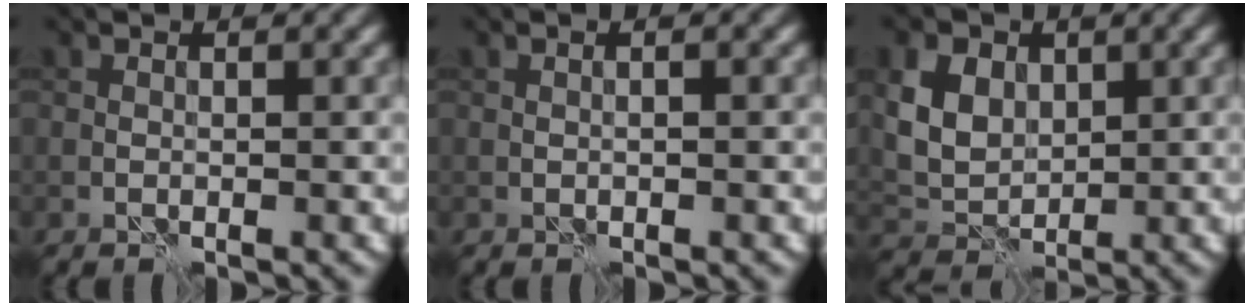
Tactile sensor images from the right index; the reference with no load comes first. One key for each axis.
{"total": 0.7, "fx": 0.0, "fy": 0.1, "fz": 0.7, "tx": -0.012, "ty": -0.001, "tz": 0.000}
{"total": 5.6, "fx": 1.7, "fy": 4.2, "fz": 3.3, "tx": -0.088, "ty": 0.008, "tz": 0.029}